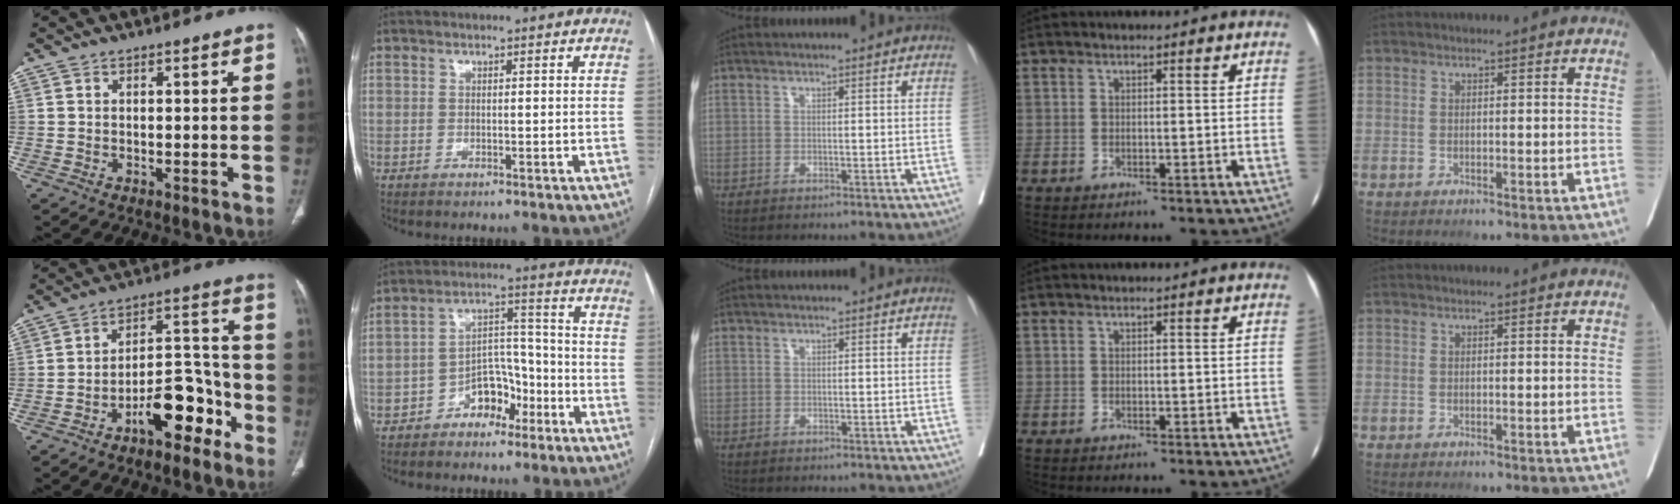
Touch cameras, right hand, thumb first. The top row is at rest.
{"thumb": {"total": 13.2, "force": [-7.1, 6.1, 9.3], "torque": [-0.113, 0.073, -0.110]}, "index": {"total": 6.9, "force": [-4.0, 4.3, 3.5], "torque": [-0.054, 0.029, -0.066]}}